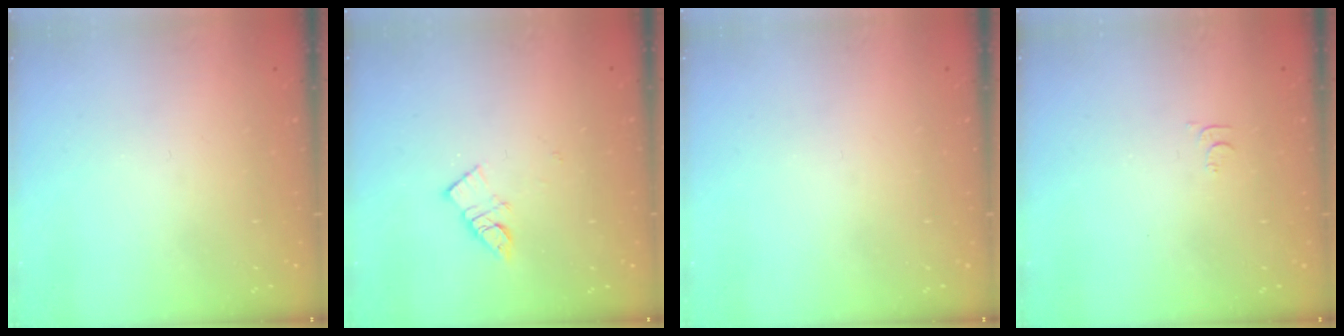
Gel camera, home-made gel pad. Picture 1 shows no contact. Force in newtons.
{"total": 7.1, "press": 7.1, "slide": 0.2}
{"total": 0.0}
{"total": 4.6, "press": 4.6, "slide": 0.6}